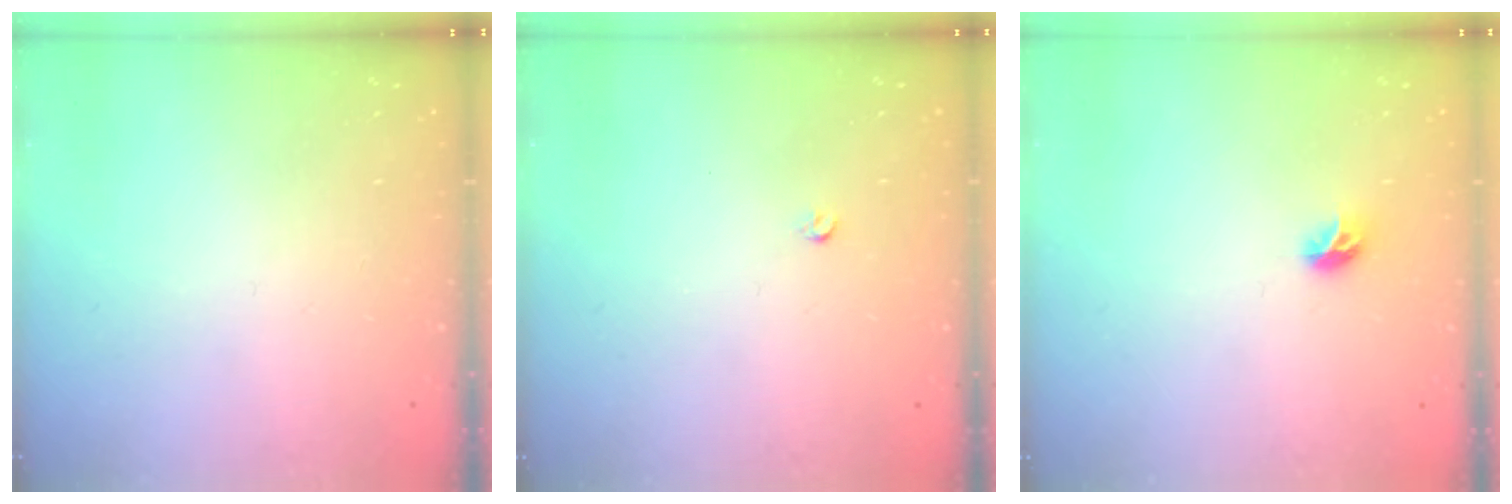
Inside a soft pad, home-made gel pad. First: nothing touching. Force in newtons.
{"total": 2.6, "press": 2.5, "slide": 0.4}
{"total": 5.4, "press": 5.4, "slide": 0.5}